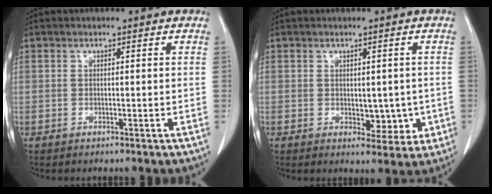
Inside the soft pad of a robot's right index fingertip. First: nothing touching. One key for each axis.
{"total": 4.9, "fx": -0.5, "fy": 2.9, "fz": 3.8, "tx": -0.034, "ty": -0.003, "tz": 0.003}